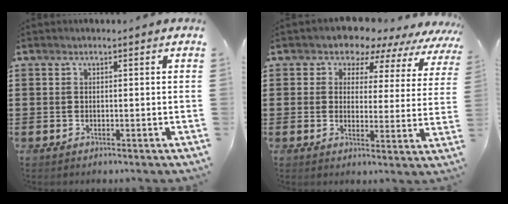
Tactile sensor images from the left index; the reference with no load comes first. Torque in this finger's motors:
{"motor_torque": [2.14, 0.00, 0.59, 0.03]}